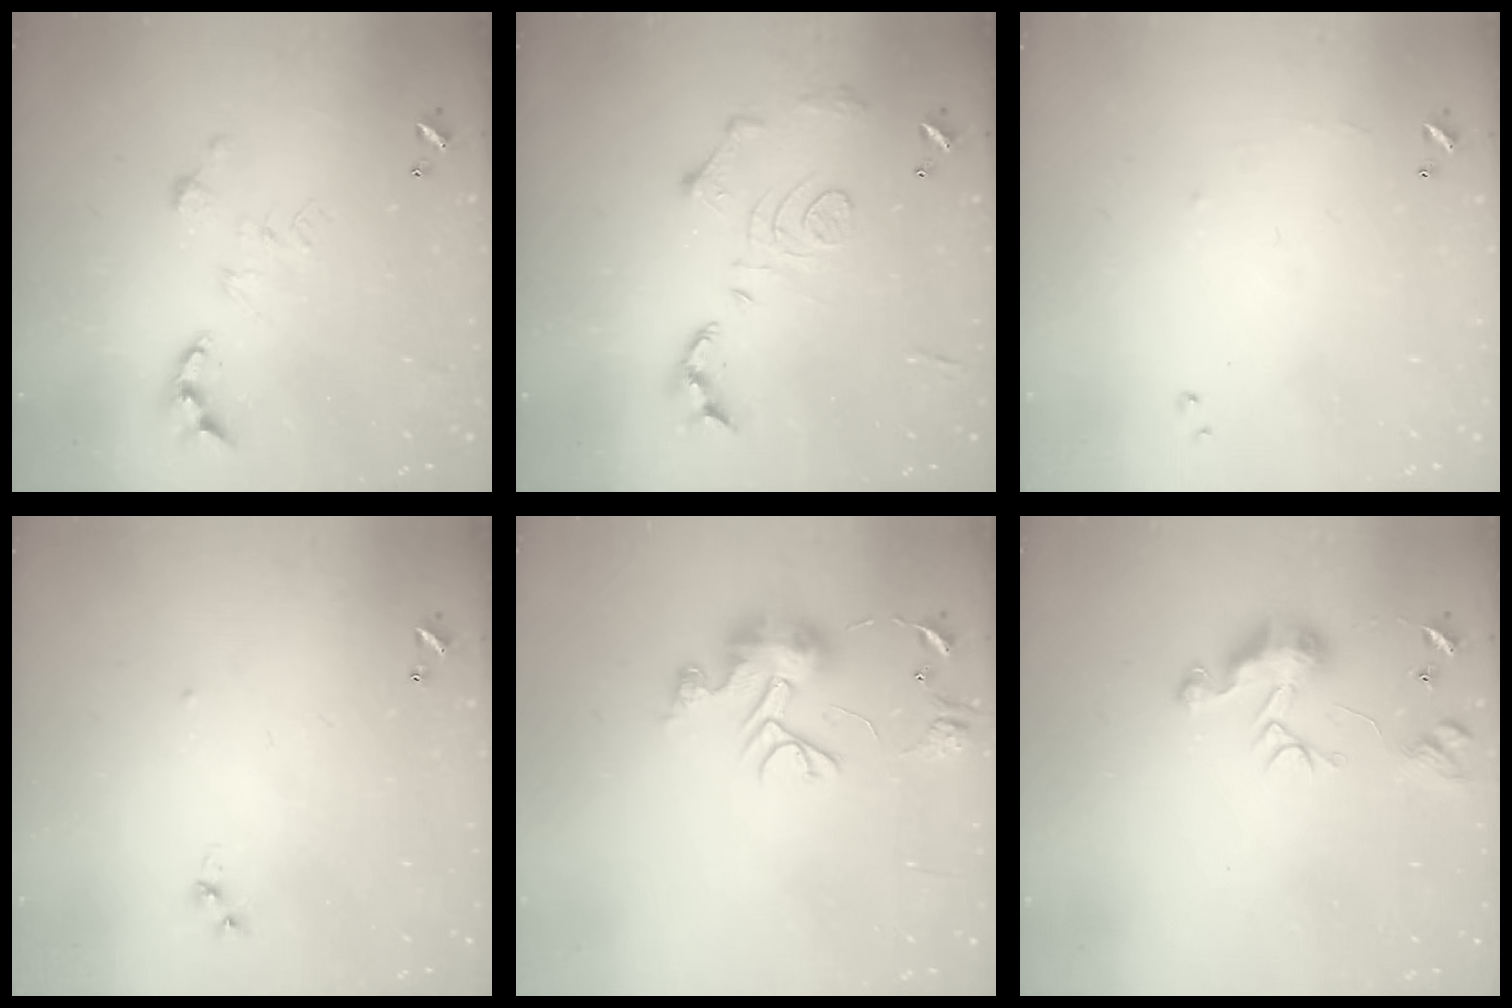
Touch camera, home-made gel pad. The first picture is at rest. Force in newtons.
{"total": 14.2, "press": 14.1, "slide": 1.2}
{"total": 5.2, "press": 5.1, "slide": 0.6}
{"total": 6.0, "press": 6.0, "slide": 0.7}
{"total": 10.8, "press": 10.8, "slide": 1.2}
{"total": 10.0, "press": 9.9, "slide": 1.6}